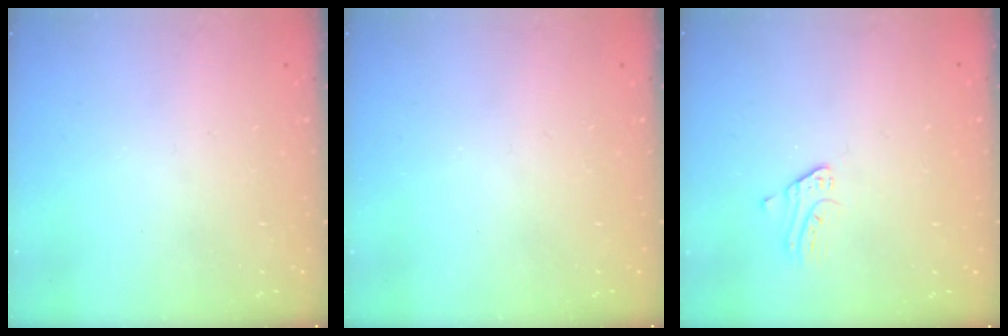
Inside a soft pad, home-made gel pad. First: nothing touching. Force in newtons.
{"total": 0.0}
{"total": 0.8, "press": 0.8, "slide": 0.1}